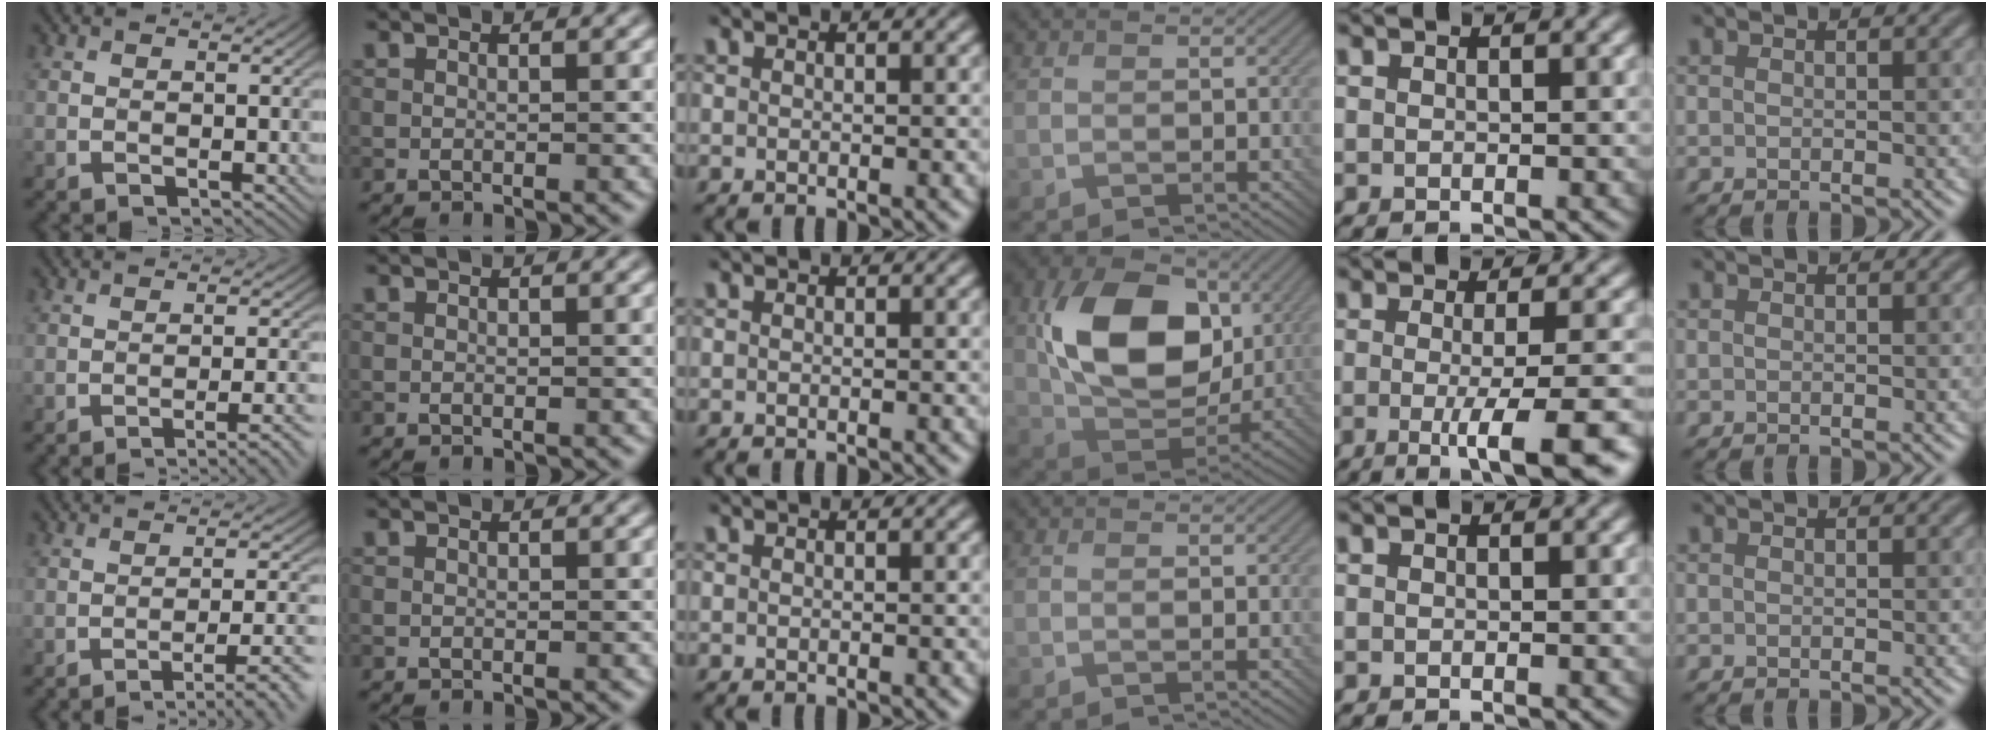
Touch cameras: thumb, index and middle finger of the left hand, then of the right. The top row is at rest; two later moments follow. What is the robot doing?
{"motion": "screw", "object": "bottle cap"}